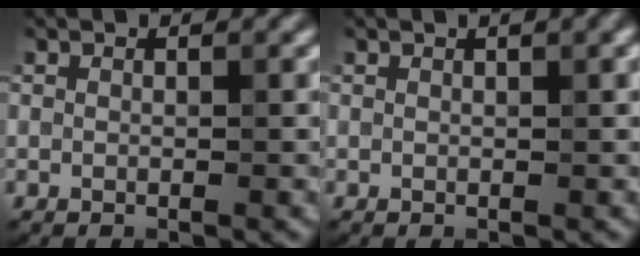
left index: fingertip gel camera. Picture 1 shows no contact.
{"total": 1.6, "force": [0.8, 0.5, 1.3], "torque": [-0.012, 0.004, 0.008]}